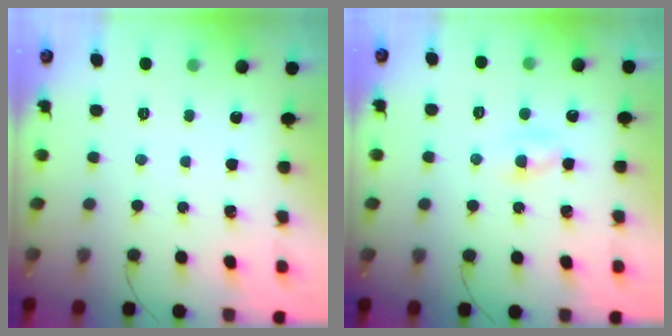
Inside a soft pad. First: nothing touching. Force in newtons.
{"total": 2.4, "press": 2.1, "slide": 1.2}